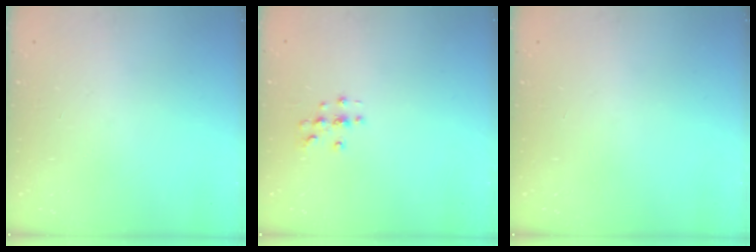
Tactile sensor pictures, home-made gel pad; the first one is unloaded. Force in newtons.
{"total": 3.2, "press": 3.2, "slide": 0.3}
{"total": 0.0}